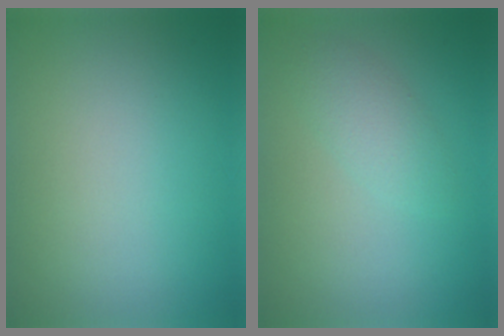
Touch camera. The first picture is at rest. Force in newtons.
{"total": 2.1, "press": 2.1, "slide": 0.1}